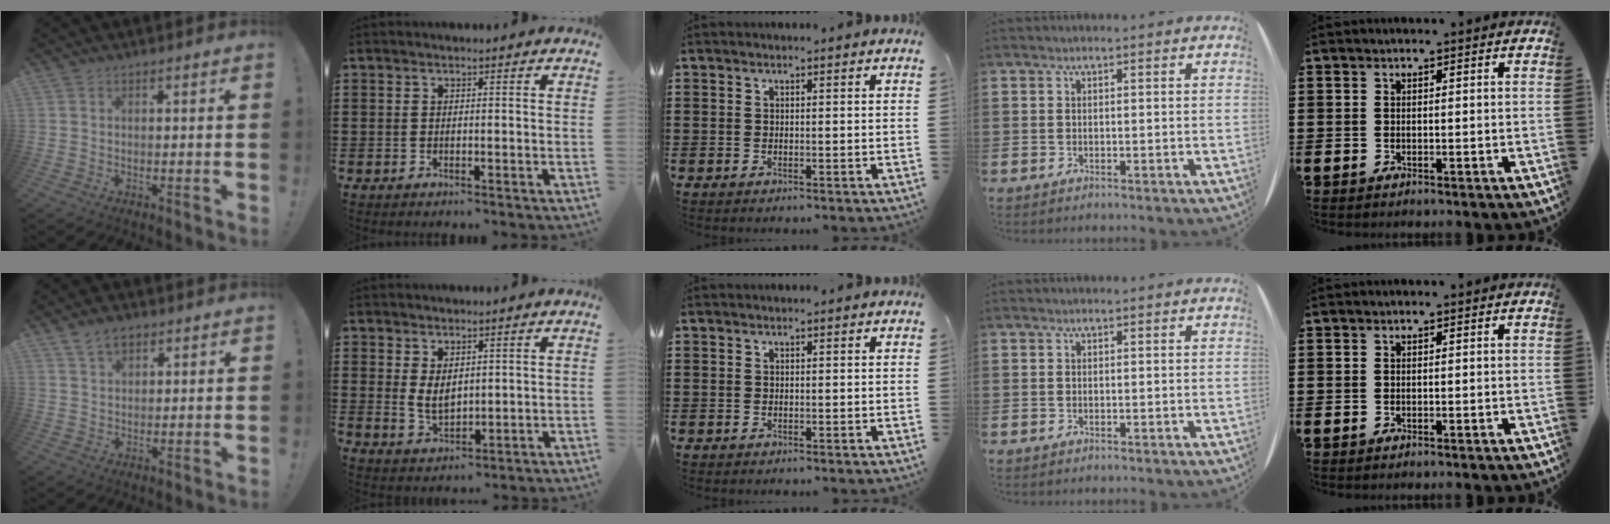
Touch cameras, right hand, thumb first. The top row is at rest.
{"thumb": {"total": 5.0, "force": [3.3, 2.9, 2.3], "torque": [-0.040, -0.011, 0.062]}, "index": {"total": 3.5, "force": [1.5, 2.0, 2.4], "torque": [-0.043, 0.001, 0.026]}}